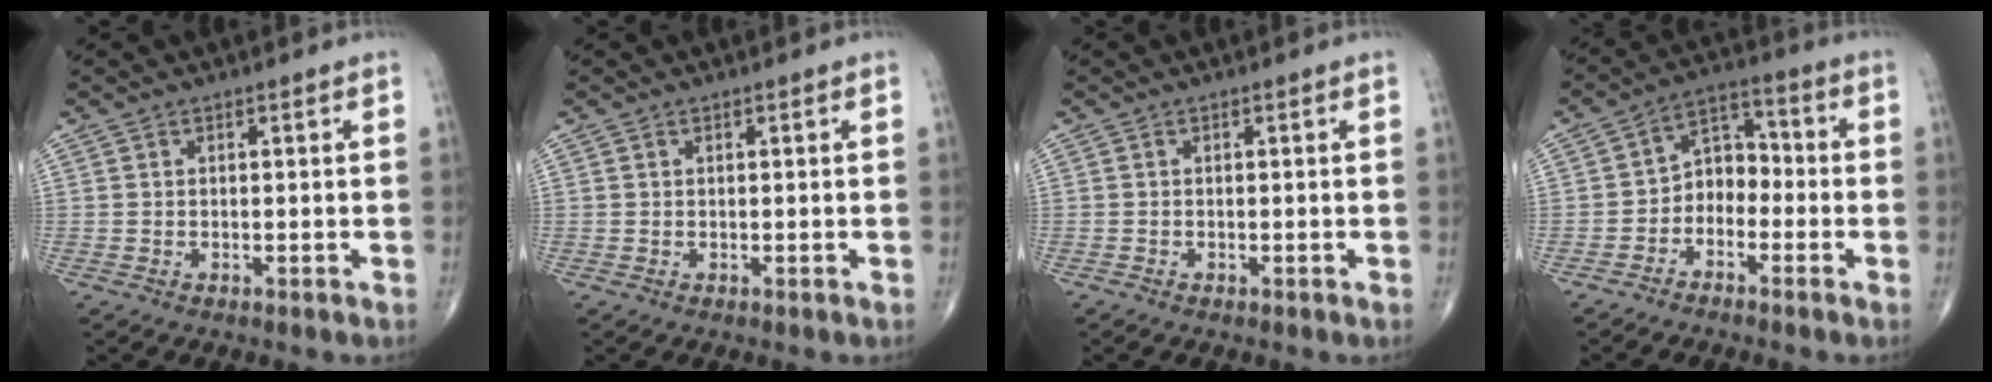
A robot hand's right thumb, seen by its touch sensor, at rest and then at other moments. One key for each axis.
{"total": 0.0}
{"total": 0.0}
{"total": 6.8, "fx": -2.3, "fy": 5.1, "fz": 3.8, "tx": -0.034, "ty": 0.041, "tz": -0.057}